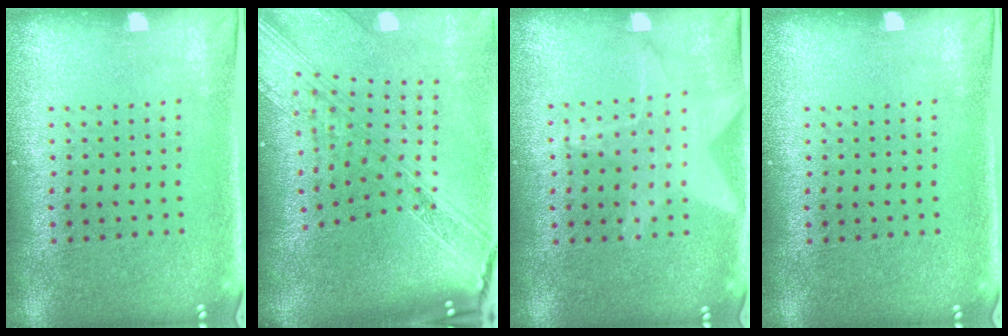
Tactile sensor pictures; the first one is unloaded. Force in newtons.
{"total": 3.9, "press": 2.8, "slide": 2.6}
{"total": 1.0, "press": 1.0, "slide": 0.2}
{"total": 0.0}